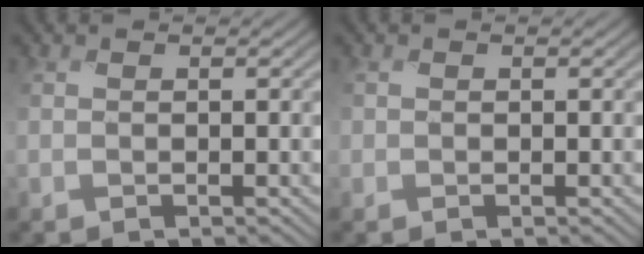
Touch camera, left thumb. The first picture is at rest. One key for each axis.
{"total": 0.6, "fx": 0.0, "fy": 0.6, "fz": 0.0, "tx": 0.001, "ty": -0.003, "tz": -0.004}